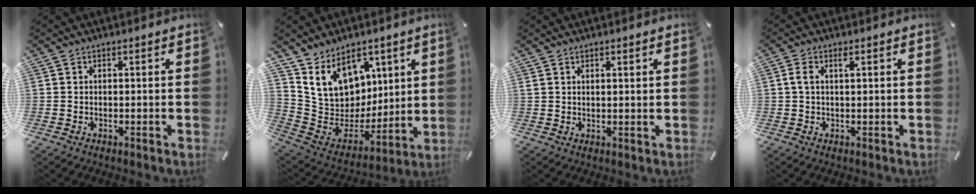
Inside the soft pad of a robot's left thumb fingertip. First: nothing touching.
{"total": 14.9, "force": [8.0, 11.7, 4.8], "torque": [-0.090, -0.061, 0.165]}
{"total": 1.3, "force": [1.1, 0.1, 0.7], "torque": [-0.014, -0.002, 0.021]}
{"total": 2.1, "force": [0.6, 0.8, 1.8], "torque": [-0.037, 0.004, 0.008]}